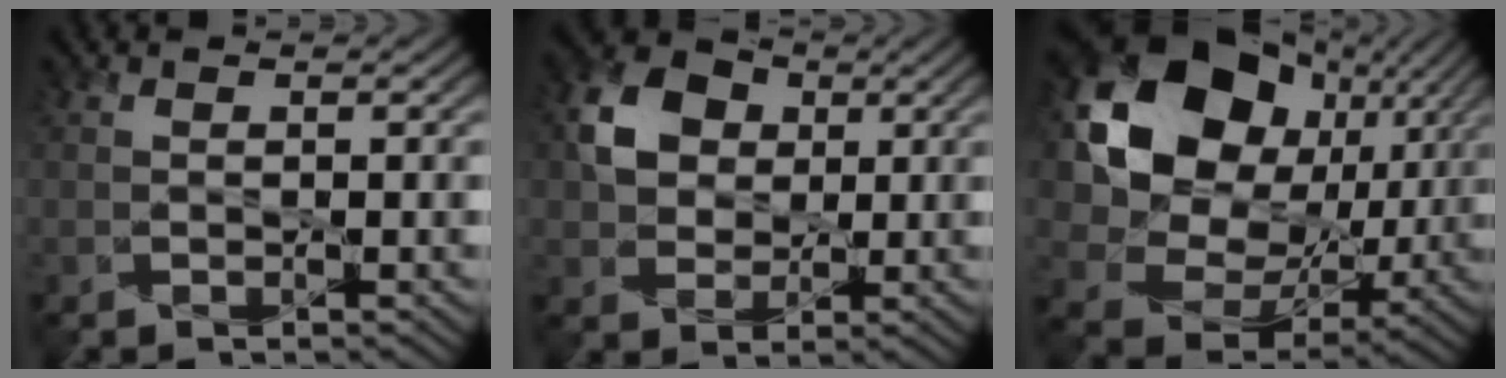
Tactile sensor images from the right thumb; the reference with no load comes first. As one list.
[{"total": 6.1, "force": [1.8, 5.3, 2.6], "torque": [-0.063, 0.011, 0.024]}, {"total": 17.6, "force": [5.1, 13.9, 9.4], "torque": [-0.209, 0.012, 0.105]}]